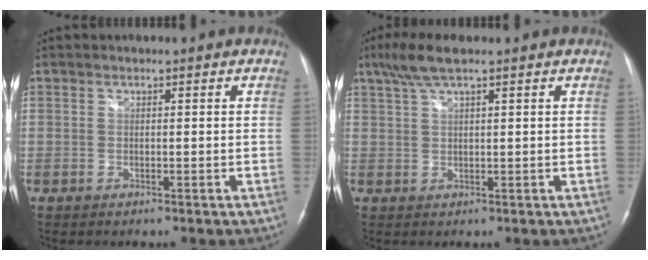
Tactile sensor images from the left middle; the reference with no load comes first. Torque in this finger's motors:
{"motor_torque": [0.45, -0.28, 0.02, 0.03]}